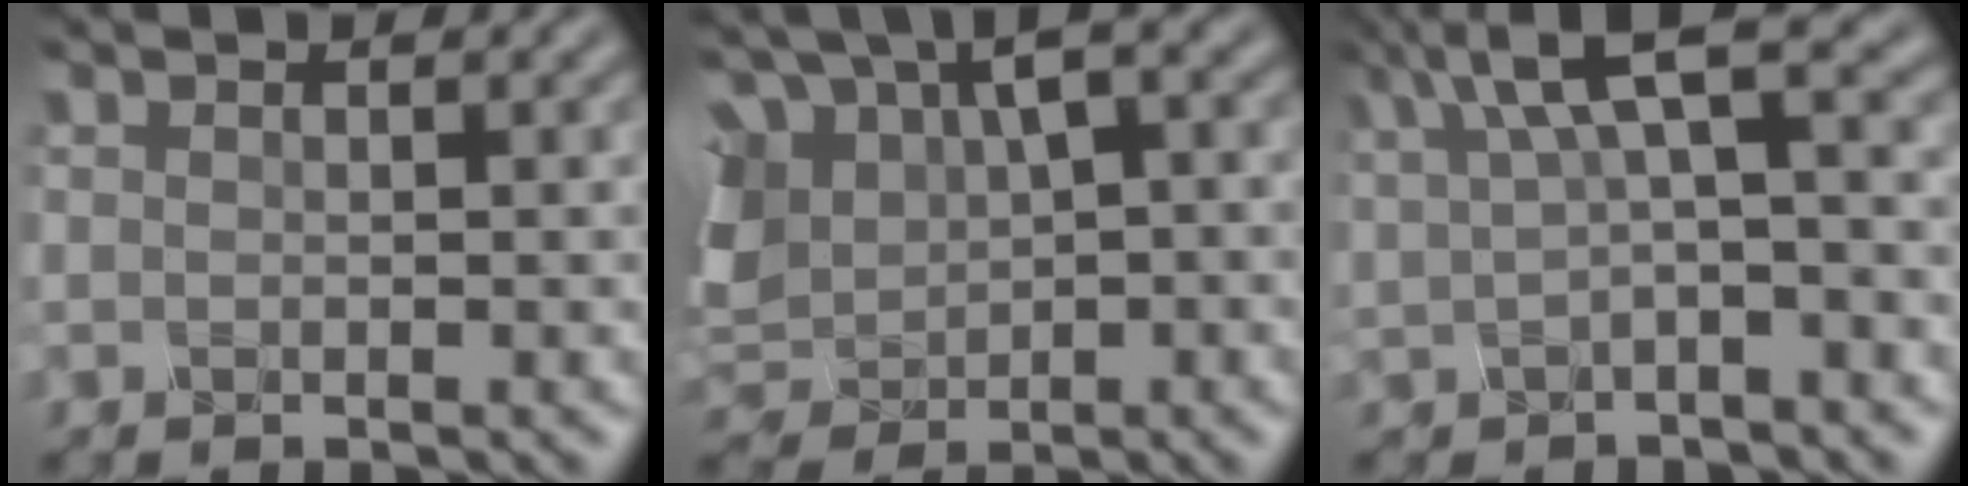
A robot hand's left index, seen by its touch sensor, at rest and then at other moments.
{"total": 9.4, "force": [2.0, 5.8, 7.2], "torque": [-0.174, 0.013, 0.037]}
{"total": 5.6, "force": [2.1, 1.5, 5.0], "torque": [-0.085, 0.021, 0.034]}